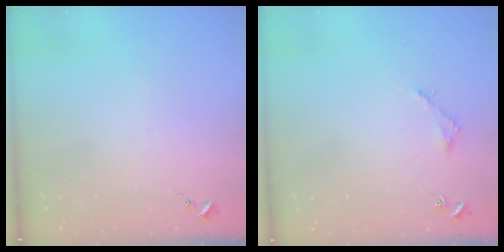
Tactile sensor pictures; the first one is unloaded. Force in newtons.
{"total": 1.6, "press": 1.6, "slide": 0.2}